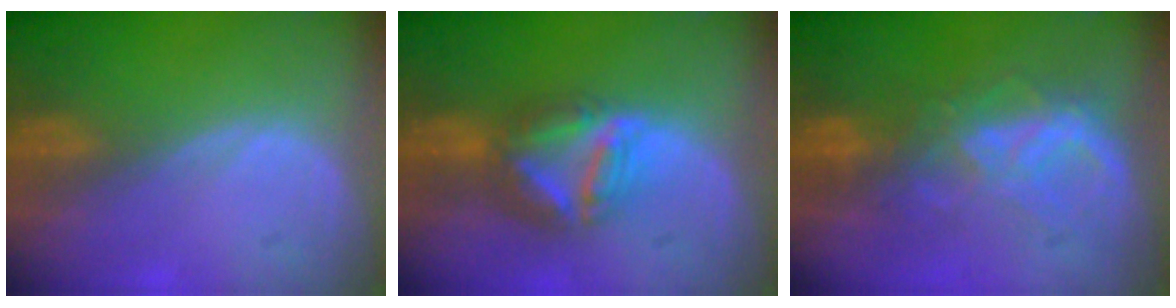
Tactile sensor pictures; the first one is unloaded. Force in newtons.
{"total": 7.9, "press": 6.8, "slide": 4.0}
{"total": 6.4, "press": 6.4, "slide": 0.7}